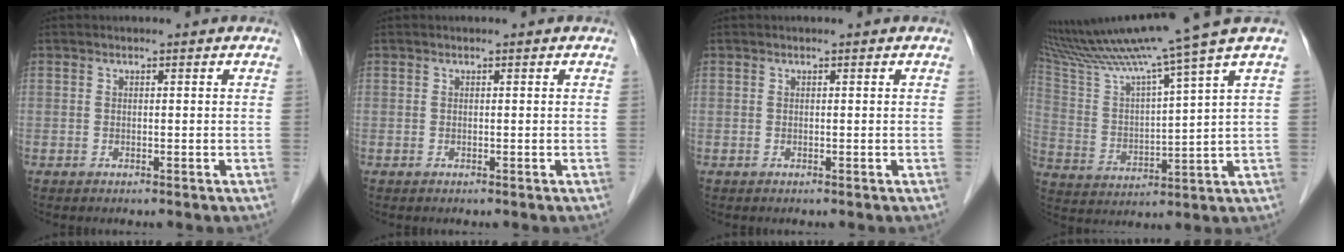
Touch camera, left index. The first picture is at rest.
{"total": 0.0}
{"total": 0.0}
{"total": 16.4, "force": [13.4, -3.2, 8.8], "torque": [-0.160, -0.015, 0.231]}